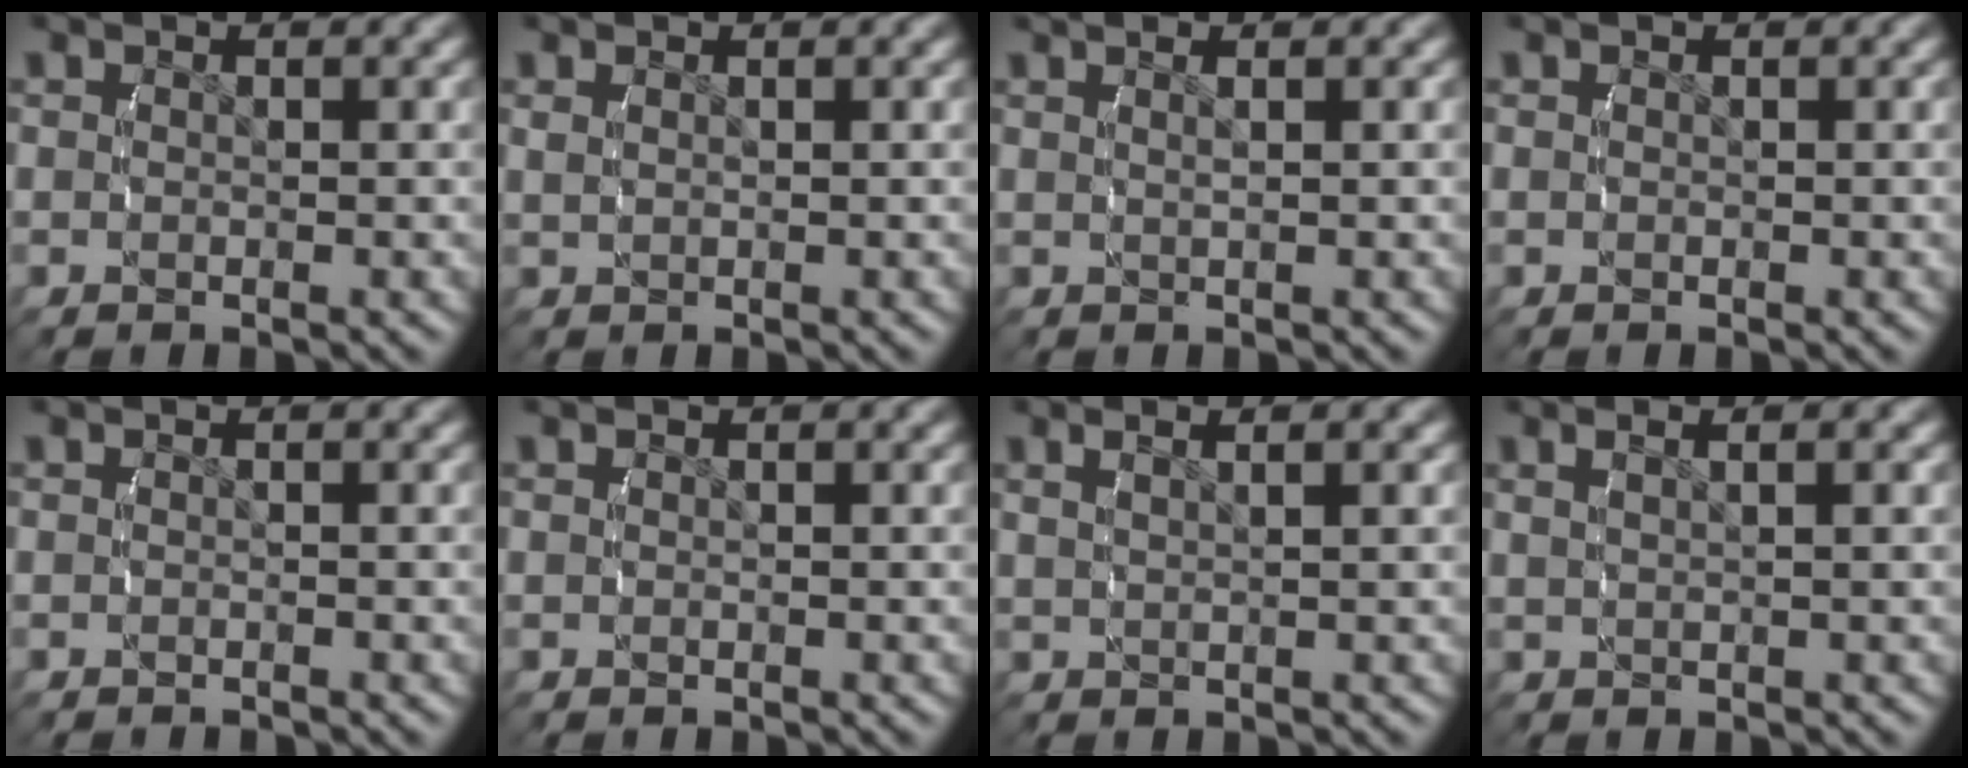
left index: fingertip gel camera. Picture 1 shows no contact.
{"total": 0.8, "force": [0.5, 0.0, 0.6], "torque": [-0.012, -0.004, 0.019]}
{"total": 2.0, "force": [1.2, 0.0, 1.7], "torque": [-0.016, 0.008, 0.020]}
{"total": 0.0}
{"total": 0.6, "force": [-0.6, -0.1, -0.1], "torque": [-0.003, -0.005, -0.008]}
{"total": 0.0}
{"total": 1.9, "force": [1.2, -0.3, 1.5], "torque": [-0.019, 0.007, 0.026]}
{"total": 1.9, "force": [1.0, -0.1, 1.6], "torque": [-0.018, 0.010, 0.021]}